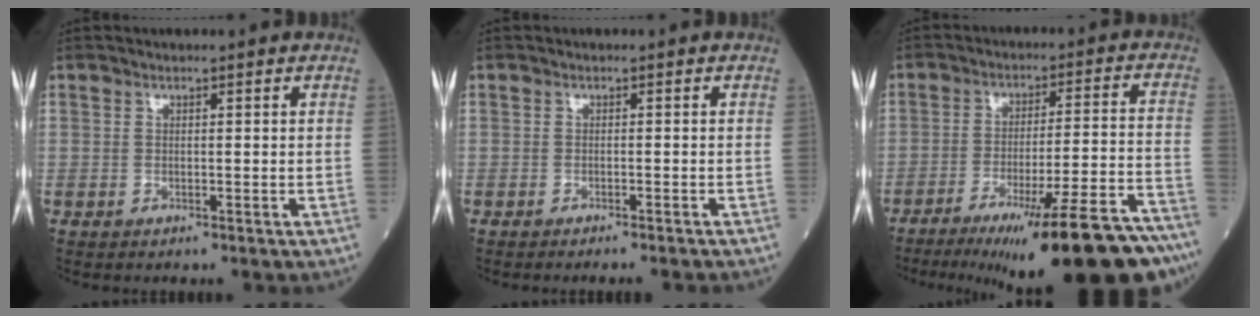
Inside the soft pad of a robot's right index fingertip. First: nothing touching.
{"total": 5.1, "force": [-4.7, -0.1, 1.8], "torque": [-0.020, -0.014, -0.056]}
{"total": 24.0, "force": [-18.4, -0.1, 15.5], "torque": [-0.145, -0.011, -0.267]}